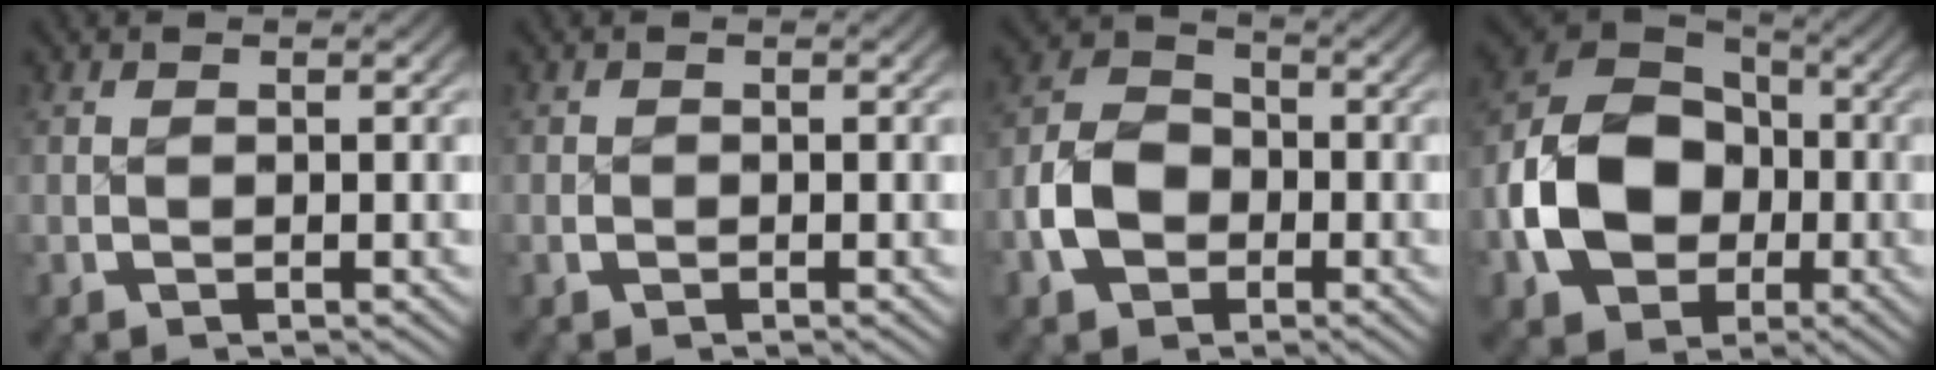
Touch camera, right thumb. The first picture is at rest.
{"total": 0.6, "force": [-0.2, 0.5, 0.1], "torque": [-0.006, -0.003, -0.004]}
{"total": 7.1, "force": [-2.1, 5.5, 4.0], "torque": [-0.082, -0.002, -0.041]}
{"total": 12.9, "force": [-1.3, 9.9, 8.2], "torque": [-0.196, -0.028, -0.011]}